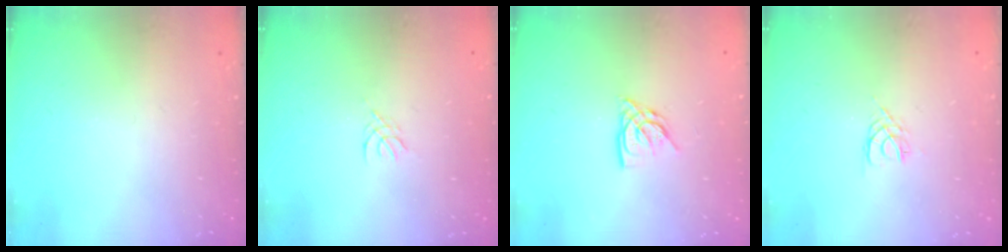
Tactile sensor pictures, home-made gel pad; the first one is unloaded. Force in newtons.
{"total": 1.2, "press": 1.2, "slide": 0.3}
{"total": 6.8, "press": 6.8, "slide": 0.5}
{"total": 2.0, "press": 1.9, "slide": 0.3}